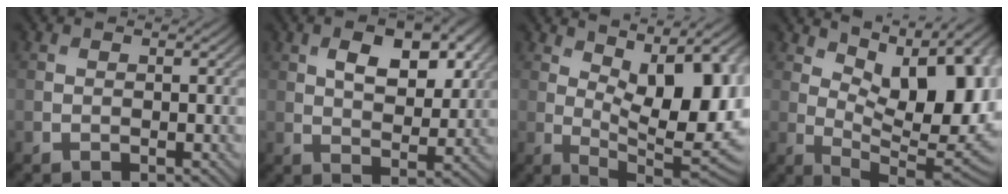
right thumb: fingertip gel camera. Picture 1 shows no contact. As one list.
[{"total": 8.4, "force": [3.2, 4.4, 6.4], "torque": [-0.104, -0.001, 0.055]}, {"total": 15.7, "force": [4.2, 6.7, 13.5], "torque": [-0.180, 0.024, 0.069]}, {"total": 16.3, "force": [5.6, 7.5, 13.3], "torque": [-0.186, 0.032, 0.089]}]